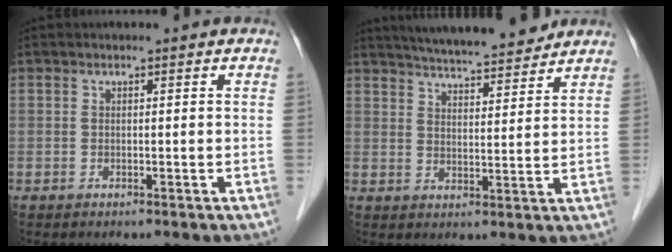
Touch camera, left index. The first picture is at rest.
{"total": 13.5, "force": [12.2, 1.4, 5.4], "torque": [-0.086, 0.007, 0.179]}